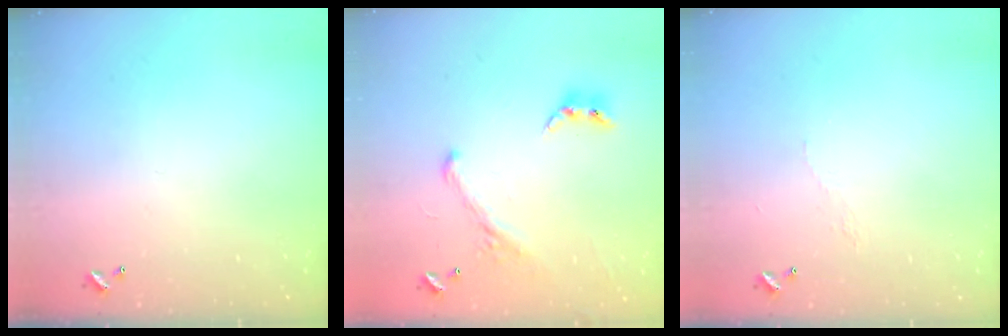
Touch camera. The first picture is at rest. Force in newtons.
{"total": 1.6, "press": 1.1, "slide": 1.2}
{"total": 2.9, "press": 2.9, "slide": 0.5}